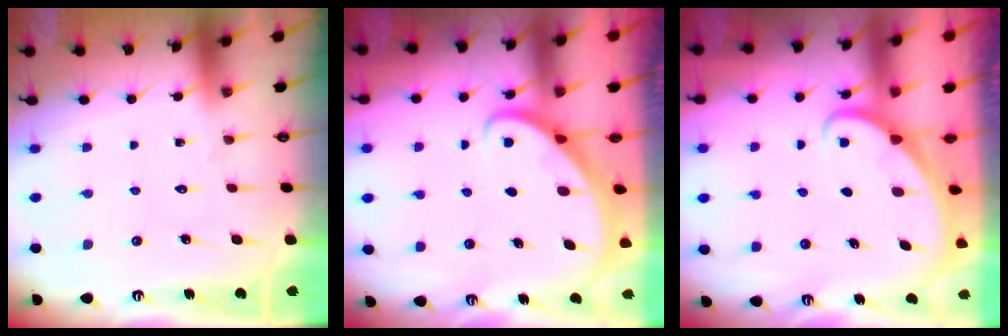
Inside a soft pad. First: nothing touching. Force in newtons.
{"total": 2.8, "press": 2.8, "slide": 0.3}
{"total": 1.7, "press": 1.6, "slide": 0.1}